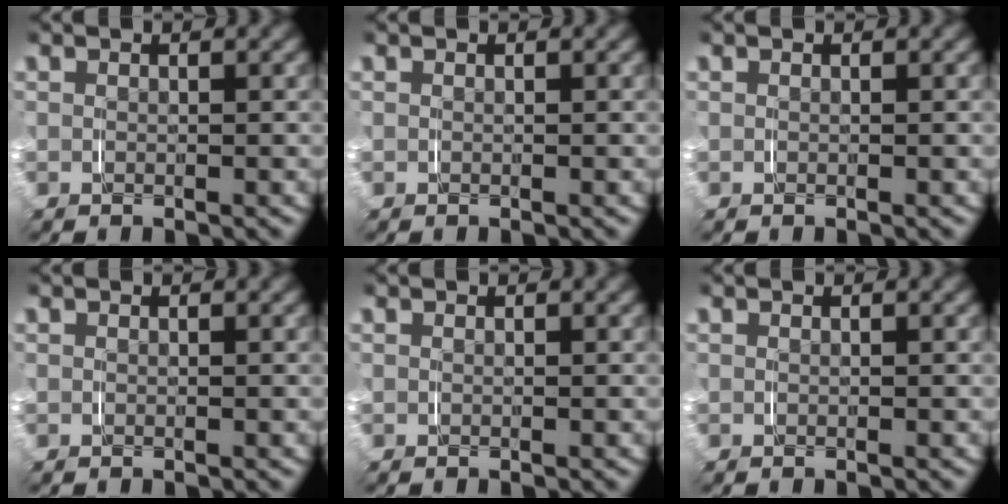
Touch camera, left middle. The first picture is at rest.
{"total": 0.0}
{"total": 0.0}
{"total": 0.0}
{"total": 0.0}
{"total": 0.0}